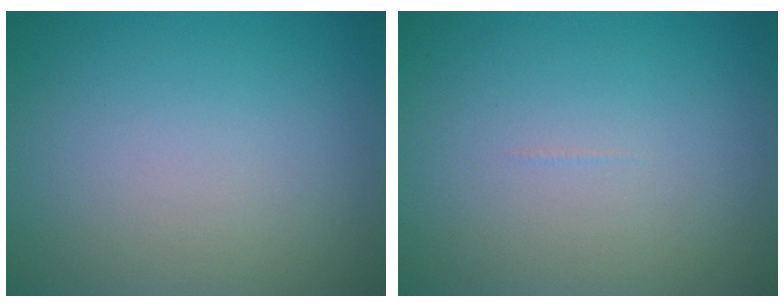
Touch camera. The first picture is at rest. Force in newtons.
{"total": 0.0}